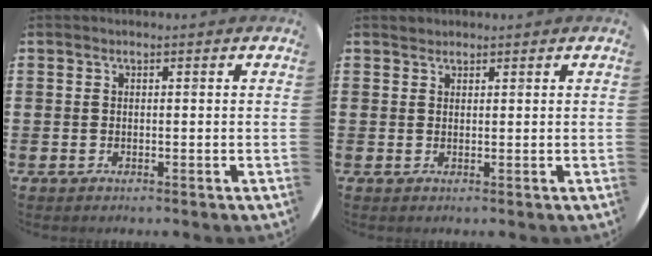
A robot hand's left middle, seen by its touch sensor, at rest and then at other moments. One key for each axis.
{"total": 0.9, "fx": 0.9, "fy": 0.3, "fz": 0.0, "tx": 0.007, "ty": -0.002, "tz": 0.017}